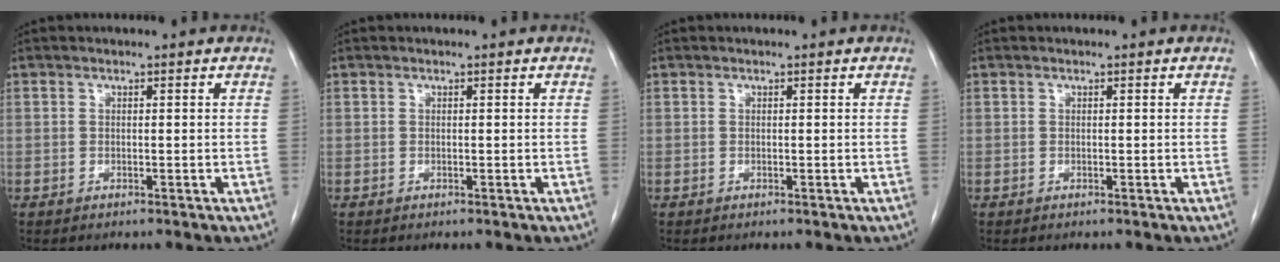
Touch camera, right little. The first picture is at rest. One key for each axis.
{"total": 0.0}
{"total": 0.0}
{"total": 0.0}